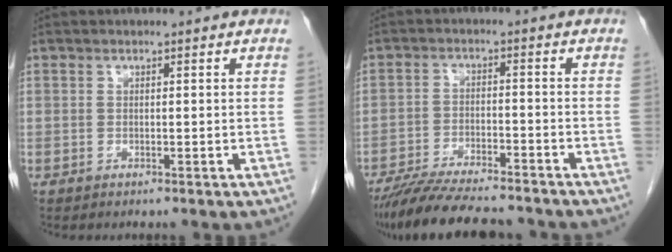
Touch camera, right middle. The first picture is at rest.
{"total": 14.3, "force": [-12.6, 2.3, 6.4], "torque": [-0.110, -0.010, -0.195]}